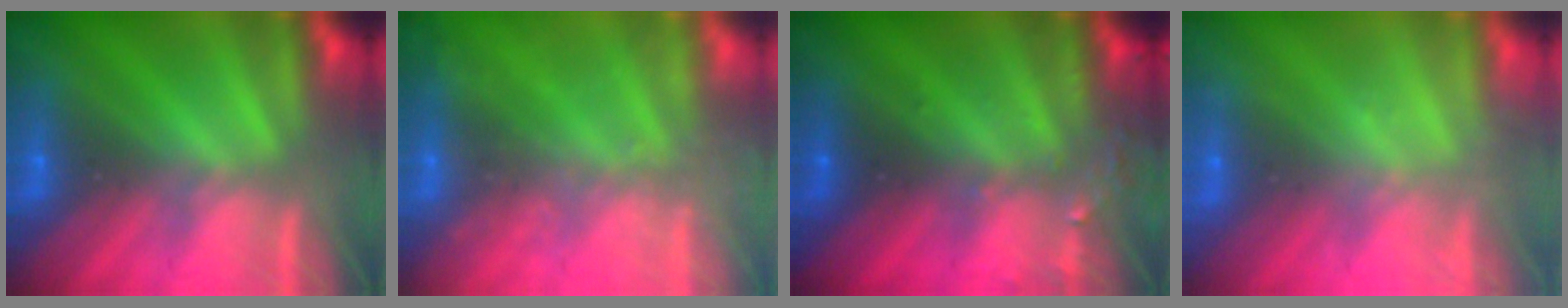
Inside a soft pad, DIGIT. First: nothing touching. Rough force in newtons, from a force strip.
{"total": 2.4}
{"total": 3.3}
{"total": 2.2}